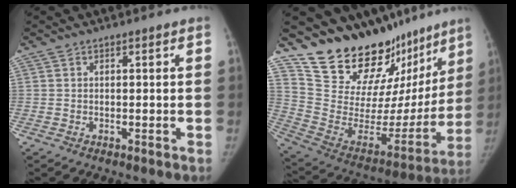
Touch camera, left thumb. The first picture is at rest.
{"total": 25.7, "force": [20.9, 11.3, 9.7], "torque": [-0.109, -0.122, 0.326]}